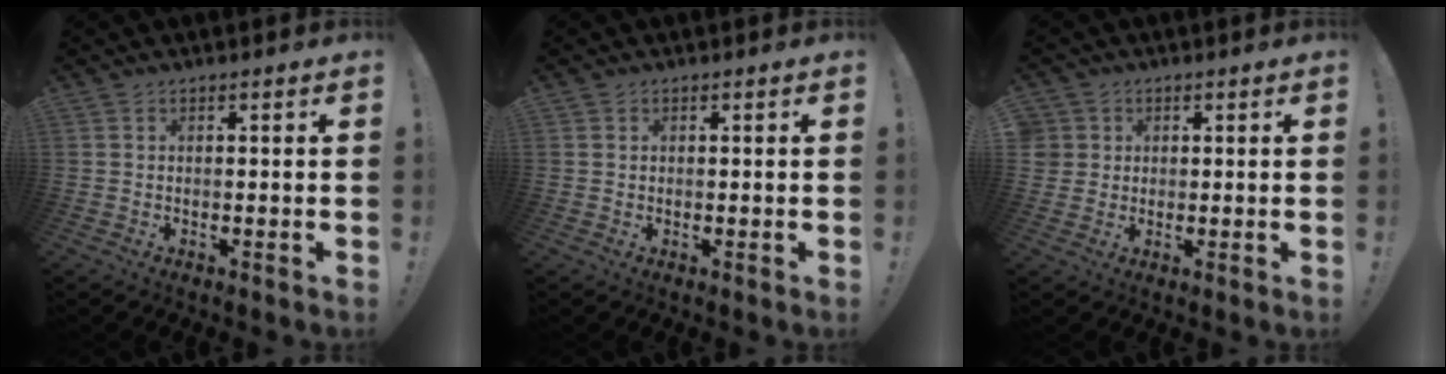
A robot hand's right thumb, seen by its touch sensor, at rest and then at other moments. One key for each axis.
{"total": 0.7, "fx": 0.3, "fy": 0.6, "fz": -0.1, "tx": -0.003, "ty": 0.003, "tz": 0.007}
{"total": 3.9, "fx": 1.2, "fy": 3.7, "fz": 0.6, "tx": -0.022, "ty": 0.005, "tz": 0.025}